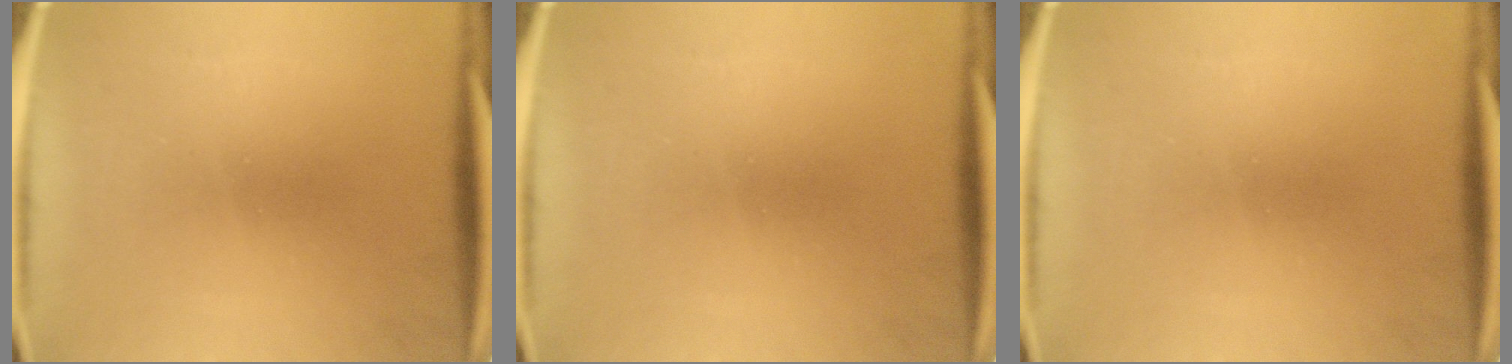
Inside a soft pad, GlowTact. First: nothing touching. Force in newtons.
{"total": 0.0}
{"total": 0.0}